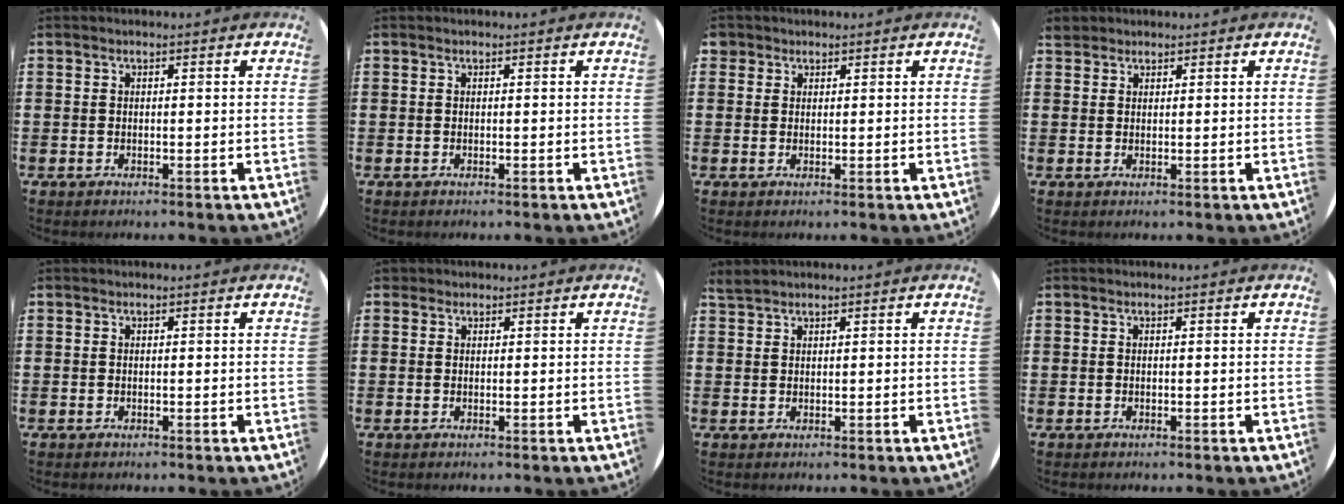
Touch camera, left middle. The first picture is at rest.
{"total": 0.0}
{"total": 1.2, "force": [1.0, 0.7, 0.0], "torque": [0.007, 0.001, 0.018]}
{"total": 1.4, "force": [1.3, 0.5, -0.1], "torque": [0.006, 0.001, 0.024]}
{"total": 0.0}
{"total": 0.8, "force": [0.6, 0.4, -0.1], "torque": [0.009, 0.001, 0.010]}
{"total": 1.2, "force": [1.2, 0.0, -0.1], "torque": [0.001, 0.001, 0.023]}
{"total": 0.0}